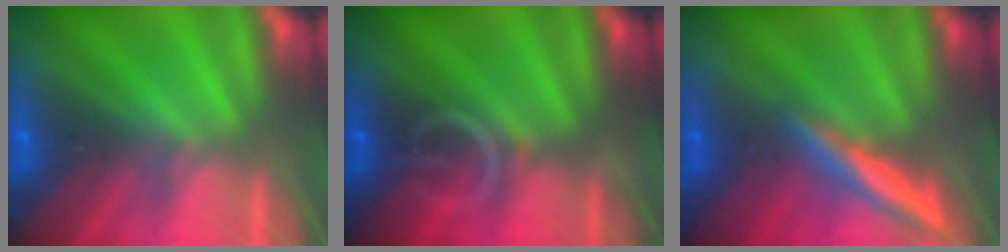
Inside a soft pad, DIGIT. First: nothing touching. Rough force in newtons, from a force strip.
{"total": 3.4}
{"total": 2.4}